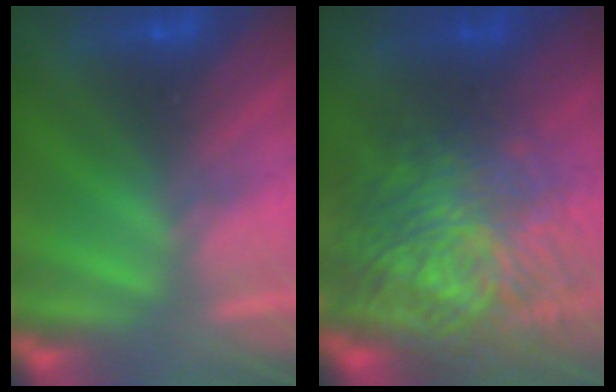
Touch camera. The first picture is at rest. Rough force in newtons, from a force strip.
{"total": 11.3}